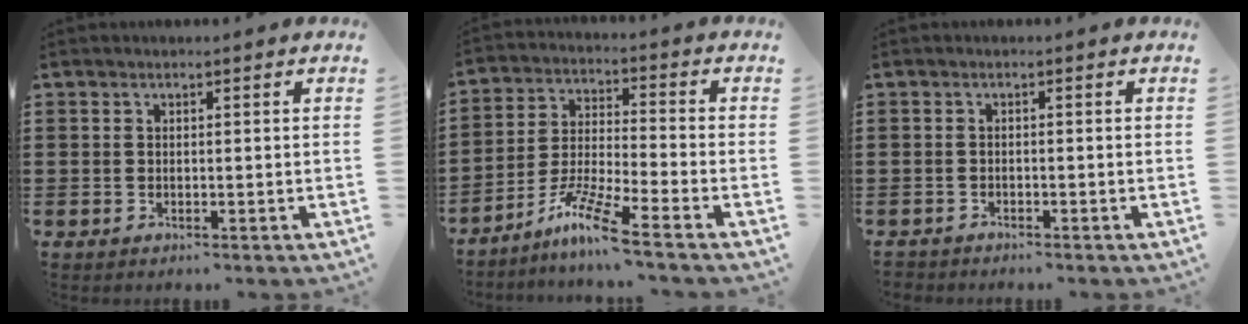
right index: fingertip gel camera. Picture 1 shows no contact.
{"total": 8.7, "force": [-6.7, -0.4, 5.6], "torque": [-0.124, -0.016, -0.135]}
{"total": 1.1, "force": [-1.1, 0.1, -0.2], "torque": [0.000, 0.001, -0.024]}